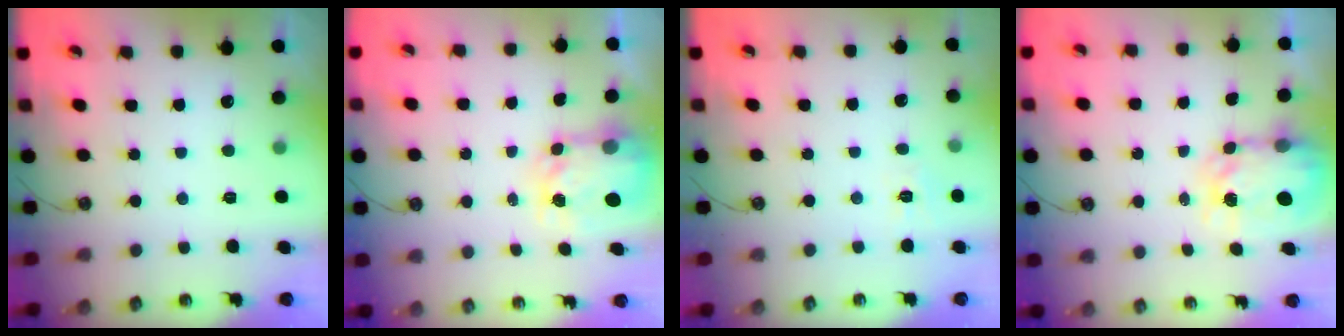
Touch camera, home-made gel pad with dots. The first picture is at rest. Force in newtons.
{"total": 5.3, "press": 5.2, "slide": 0.7}
{"total": 2.8, "press": 2.8, "slide": 0.5}
{"total": 5.4, "press": 5.4, "slide": 0.6}